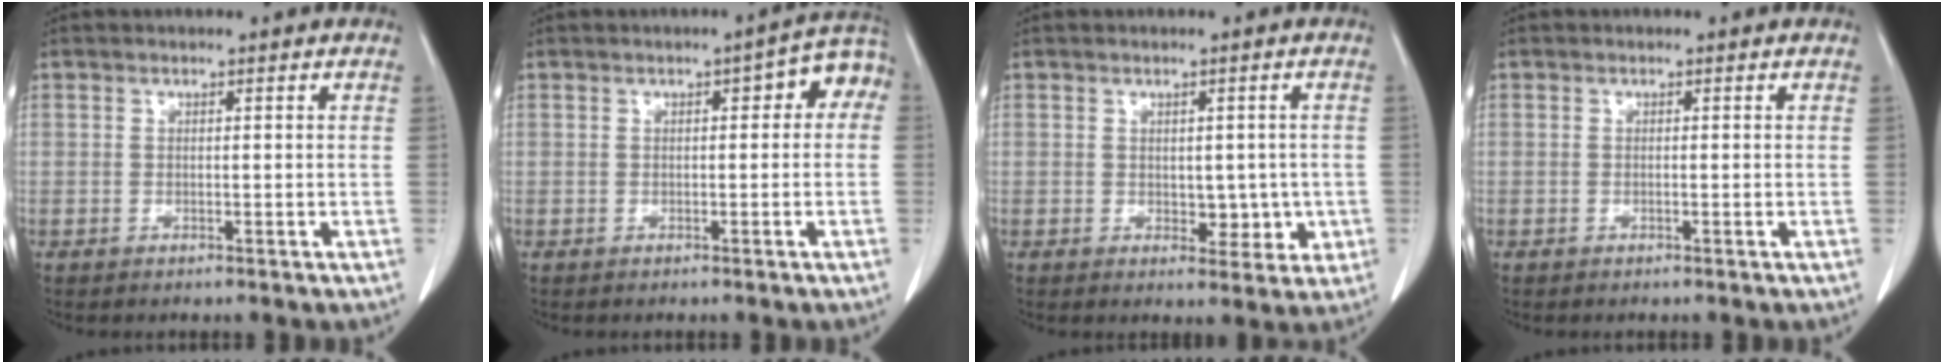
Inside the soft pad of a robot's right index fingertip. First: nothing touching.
{"total": 4.9, "force": [1.1, 1.9, 4.4], "torque": [-0.045, 0.029, 0.007]}
{"total": 4.5, "force": [-0.4, 2.9, 3.5], "torque": [-0.034, 0.003, 0.005]}
{"total": 0.0}